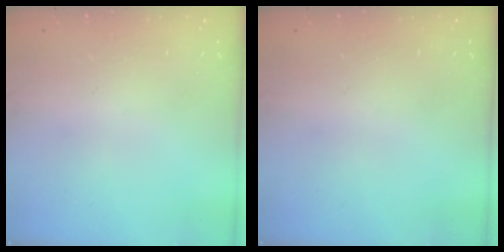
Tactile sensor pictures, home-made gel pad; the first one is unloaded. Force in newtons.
{"total": 0.0}